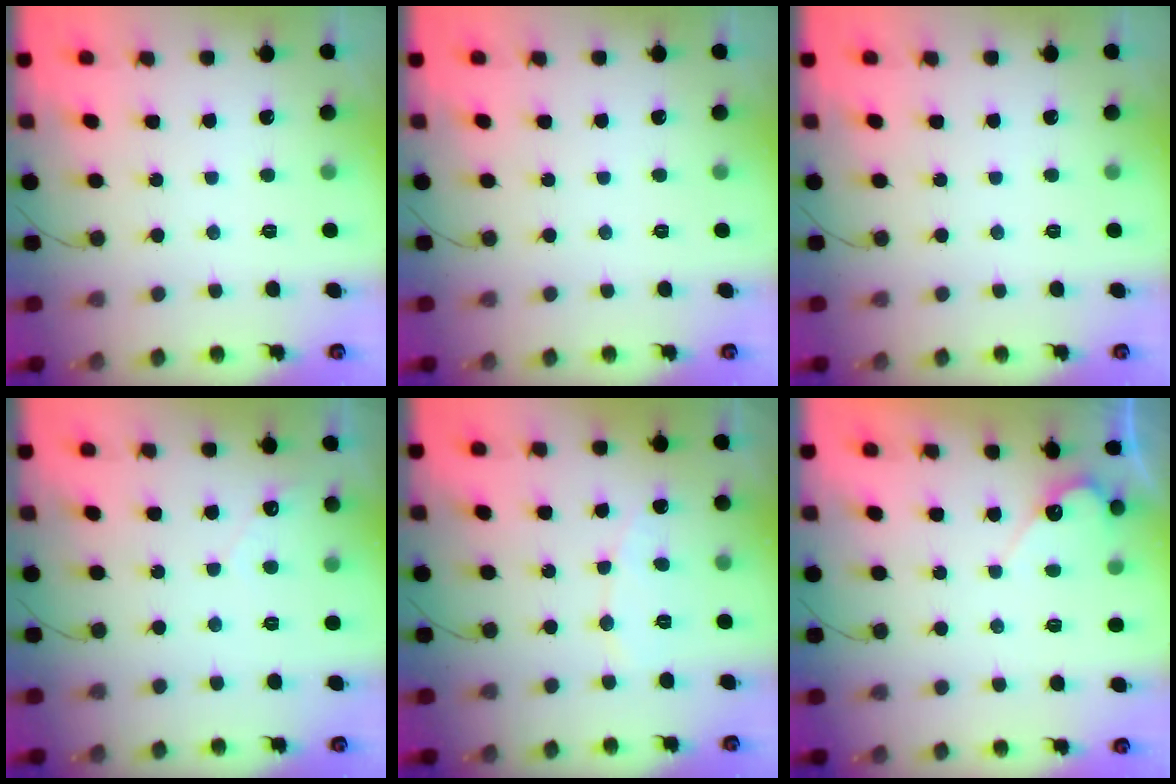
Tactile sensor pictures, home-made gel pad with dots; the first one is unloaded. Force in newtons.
{"total": 0.0}
{"total": 0.0}
{"total": 1.7, "press": 1.7, "slide": 0.1}
{"total": 4.8, "press": 4.7, "slide": 0.4}
{"total": 5.1, "press": 5.1, "slide": 0.4}